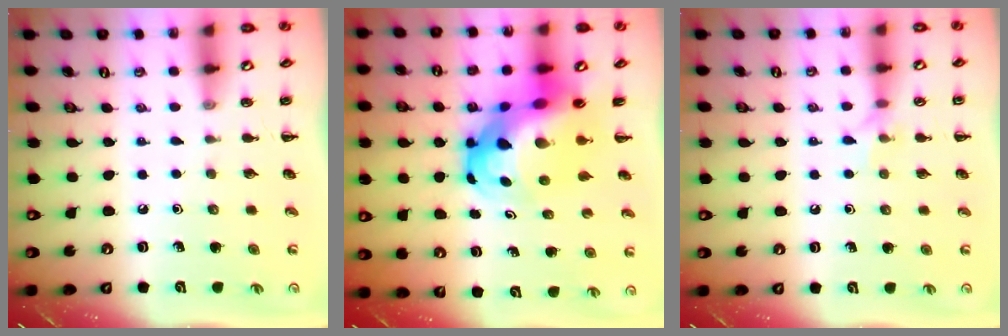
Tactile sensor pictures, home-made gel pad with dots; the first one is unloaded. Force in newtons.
{"total": 11.8, "press": 11.3, "slide": 3.4}
{"total": 5.9, "press": 5.8, "slide": 1.1}